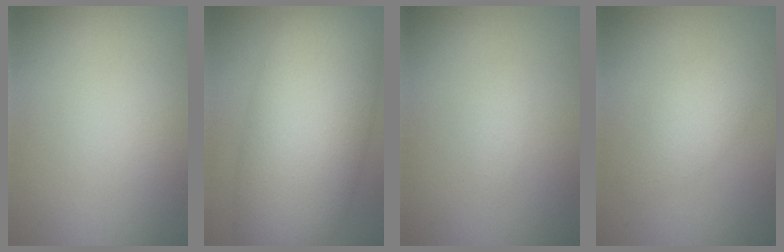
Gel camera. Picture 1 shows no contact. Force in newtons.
{"total": 13.3, "press": 13.3, "slide": 0.3}
{"total": 0.8, "press": 0.8, "slide": 0.0}
{"total": 2.7, "press": 2.7, "slide": 0.1}